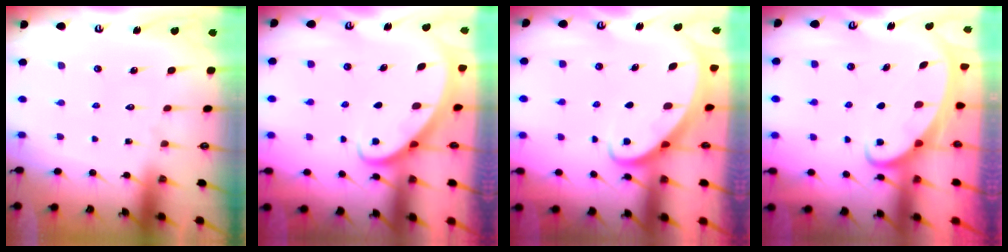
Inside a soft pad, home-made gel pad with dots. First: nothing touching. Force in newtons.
{"total": 2.7, "press": 2.7, "slide": 0.2}
{"total": 2.6, "press": 2.6, "slide": 0.3}
{"total": 1.9, "press": 1.9, "slide": 0.3}